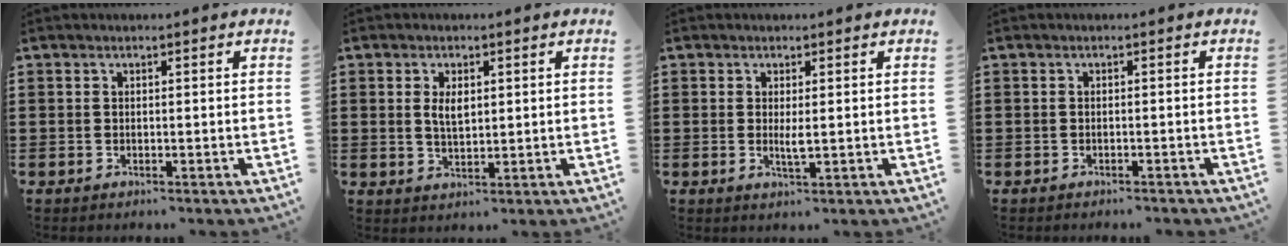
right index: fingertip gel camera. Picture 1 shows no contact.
{"total": 3.3, "force": [0.9, 1.7, 2.7], "torque": [-0.057, 0.008, 0.015]}
{"total": 2.1, "force": [0.1, 0.4, 2.1], "torque": [-0.039, -0.004, 0.002]}
{"total": 0.7, "force": [-0.6, 0.0, 0.3], "torque": [-0.007, -0.002, -0.013]}